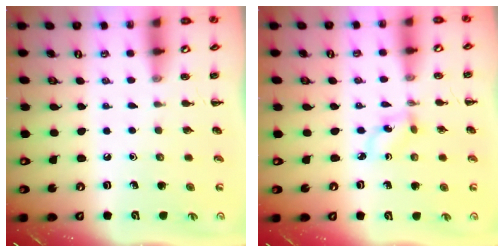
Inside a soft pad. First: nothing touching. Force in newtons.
{"total": 1.2, "press": 1.1, "slide": 0.5}